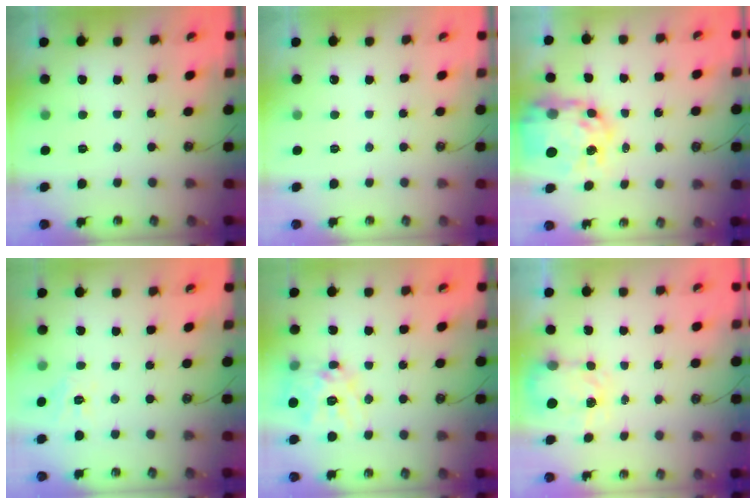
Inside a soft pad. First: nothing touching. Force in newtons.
{"total": 0.0}
{"total": 15.2, "press": 15.1, "slide": 1.4}
{"total": 5.4, "press": 5.4, "slide": 0.5}
{"total": 15.6, "press": 15.5, "slide": 1.5}
{"total": 3.9, "press": 3.8, "slide": 0.6}